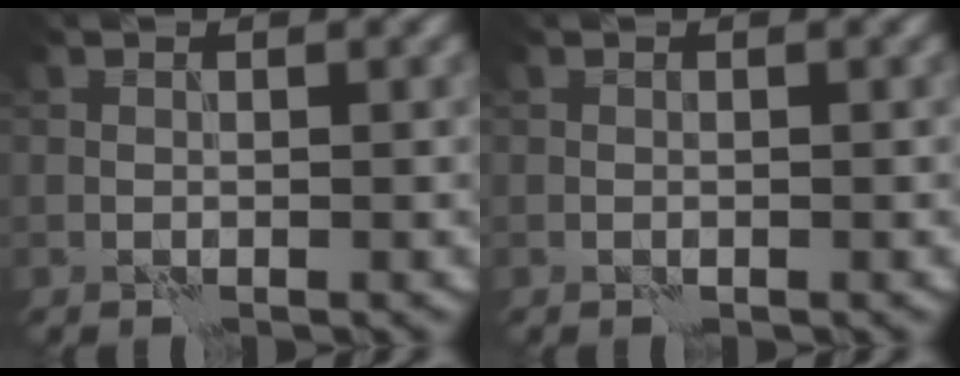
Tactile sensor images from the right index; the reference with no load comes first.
{"total": 0.0}